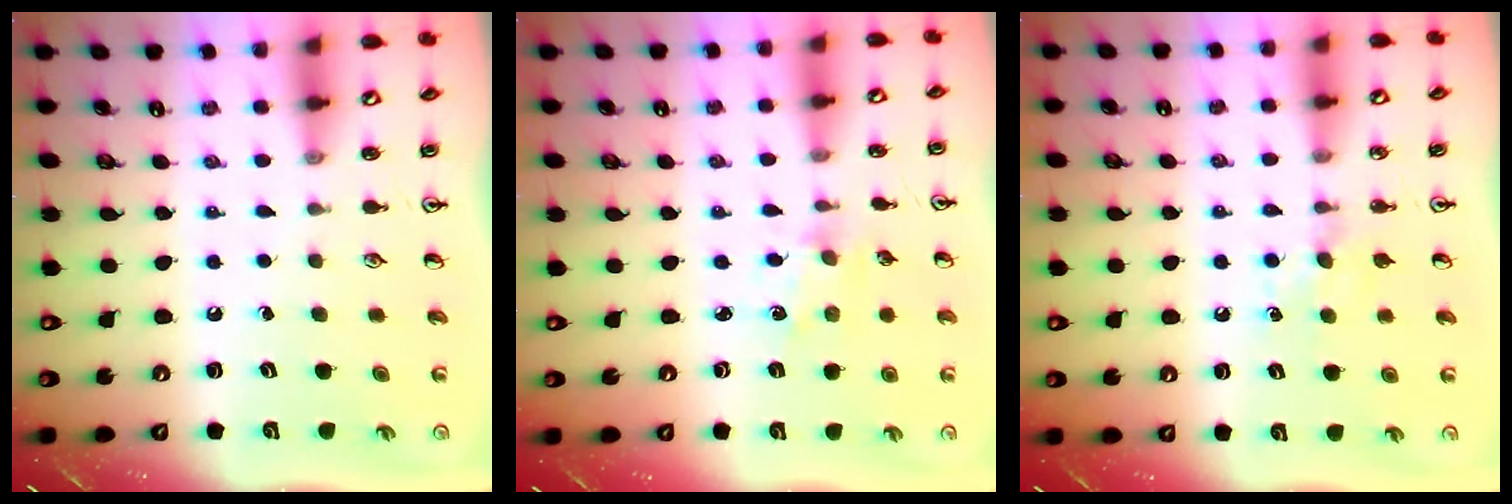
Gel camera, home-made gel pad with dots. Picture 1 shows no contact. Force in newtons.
{"total": 1.0, "press": 1.0, "slide": 0.2}
{"total": 5.0, "press": 4.9, "slide": 0.7}